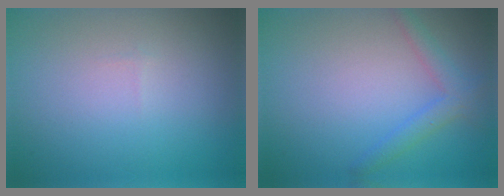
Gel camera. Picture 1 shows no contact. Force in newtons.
{"total": 2.2, "press": 2.2, "slide": 0.0}